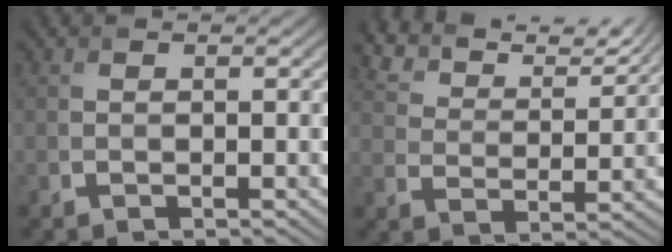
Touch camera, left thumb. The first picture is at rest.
{"total": 8.1, "force": [7.3, 2.0, 2.9], "torque": [-0.077, 0.011, 0.125]}